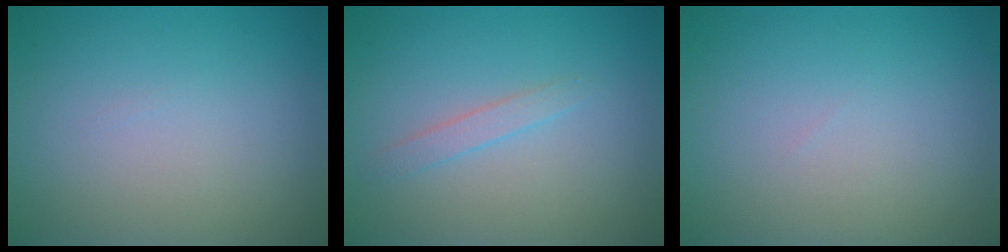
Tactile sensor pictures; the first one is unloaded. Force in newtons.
{"total": 1.2, "press": 1.2, "slide": 0.1}
{"total": 0.0}